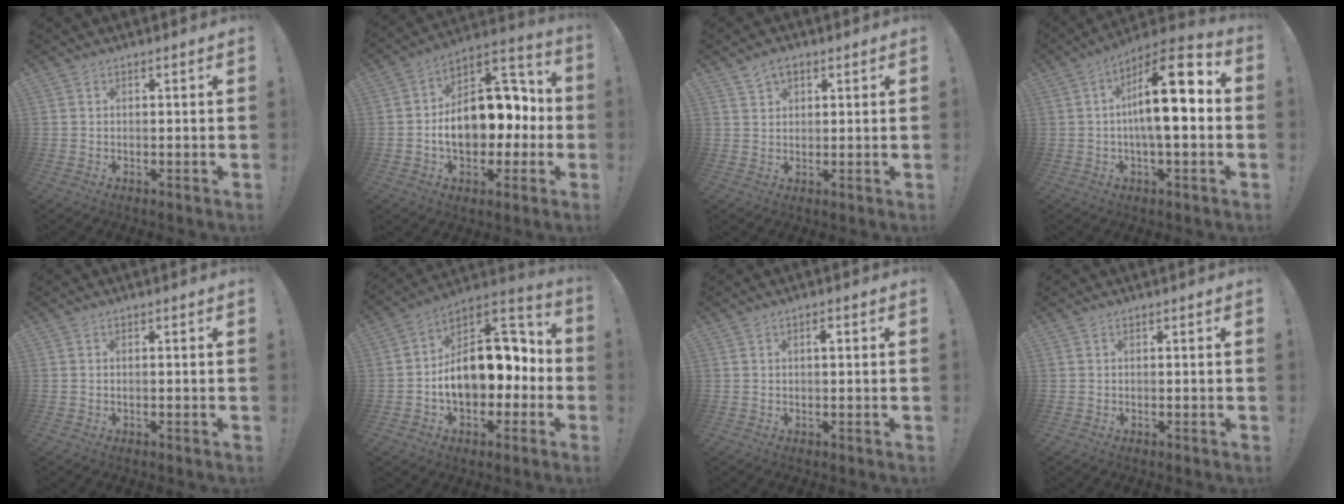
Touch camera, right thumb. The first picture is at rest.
{"total": 18.1, "force": [-2.2, 12.0, 13.3], "torque": [-0.186, 0.021, -0.027]}
{"total": 3.7, "force": [2.3, 2.3, 1.8], "torque": [-0.026, -0.009, 0.042]}
{"total": 16.9, "force": [0.9, 5.5, 15.9], "torque": [-0.247, -0.005, 0.005]}
{"total": 0.7, "force": [-0.4, -0.2, 0.5], "torque": [-0.013, 0.000, -0.007]}
{"total": 19.2, "force": [-1.5, 12.7, 14.4], "torque": [-0.195, 0.013, -0.013]}
{"total": 1.4, "force": [0.2, 0.5, 1.3], "torque": [-0.008, -0.002, -0.003]}
{"total": 0.0}